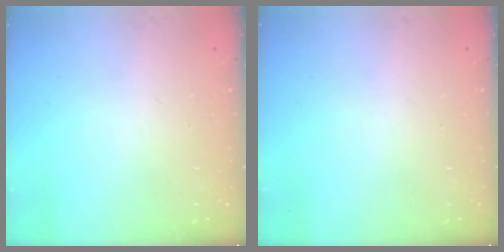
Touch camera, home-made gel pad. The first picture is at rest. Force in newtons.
{"total": 0.0}